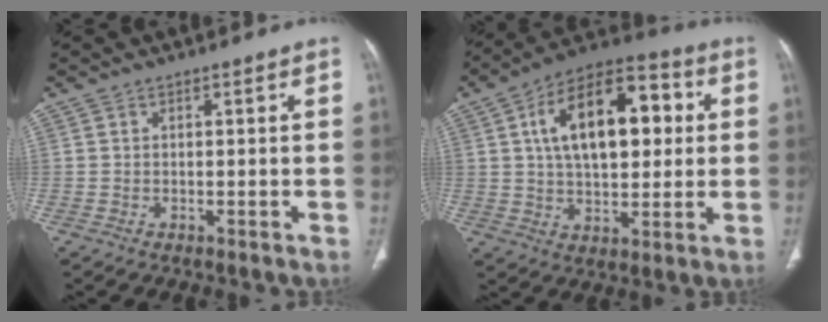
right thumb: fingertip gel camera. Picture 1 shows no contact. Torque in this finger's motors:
{"motor_torque": [-0.77, 3.11, 1.14, 0.93, 0.18]}